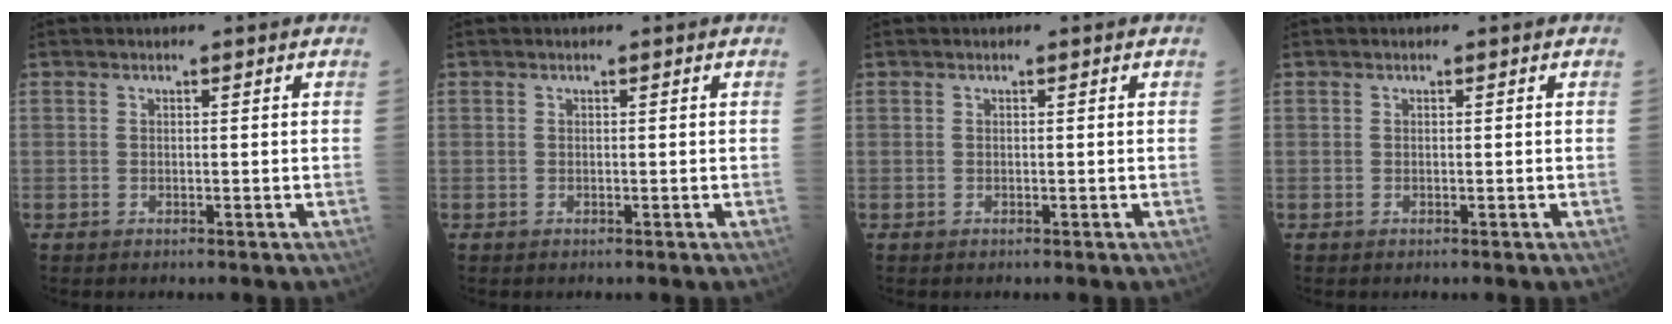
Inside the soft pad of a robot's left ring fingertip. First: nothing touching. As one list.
[{"total": 0.0}, {"total": 0.0}, {"total": 0.0}]